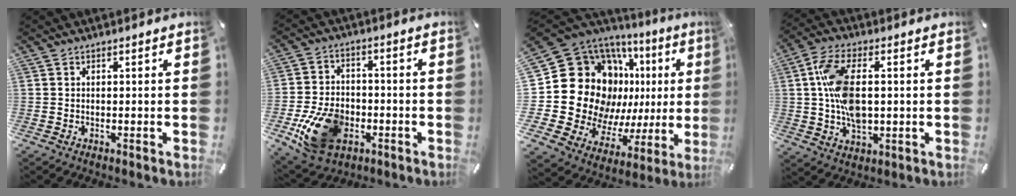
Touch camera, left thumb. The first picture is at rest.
{"total": 14.9, "force": [-5.1, 10.5, 9.2], "torque": [-0.193, 0.022, -0.089]}
{"total": 28.9, "force": [5.9, 21.2, 18.7], "torque": [-0.295, -0.081, 0.166]}
{"total": 12.1, "force": [0.9, 6.7, 10.1], "torque": [-0.223, 0.004, 0.015]}